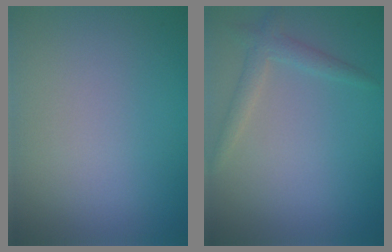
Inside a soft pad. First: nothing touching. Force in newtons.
{"total": 1.8, "press": 1.8, "slide": 0.1}